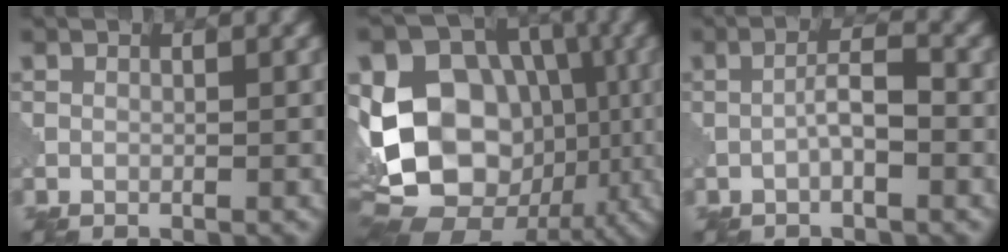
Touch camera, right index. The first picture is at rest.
{"total": 15.8, "force": [-2.0, 12.4, 9.7], "torque": [-0.169, 0.010, -0.032]}
{"total": 2.5, "force": [-0.8, 0.5, 2.4], "torque": [-0.043, 0.010, -0.019]}